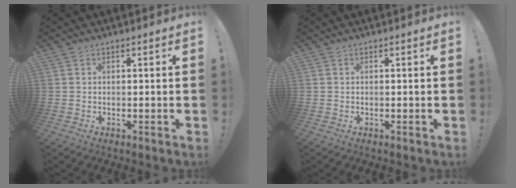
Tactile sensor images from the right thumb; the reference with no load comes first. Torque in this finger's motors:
{"motor_torque": [0.00, 0.00, 0.01, -0.01, 0.00]}